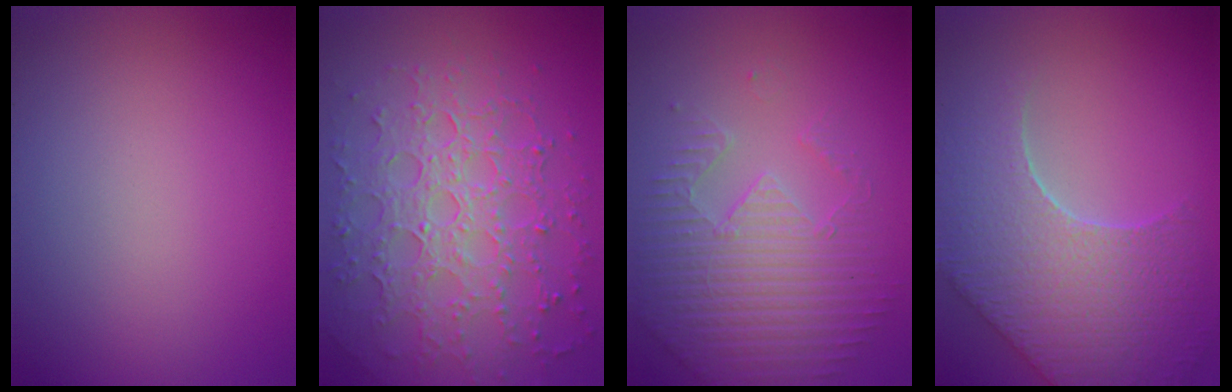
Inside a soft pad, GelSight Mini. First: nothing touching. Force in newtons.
{"total": 7.7, "press": 5.4, "slide": 5.5}
{"total": 4.4, "press": 4.2, "slide": 1.4}
{"total": 9.0, "press": 6.4, "slide": 6.4}